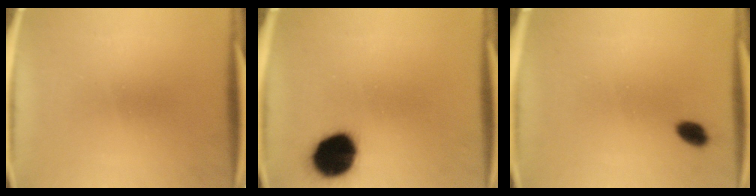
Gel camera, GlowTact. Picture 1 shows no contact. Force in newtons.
{"total": 14.1}
{"total": 2.9}